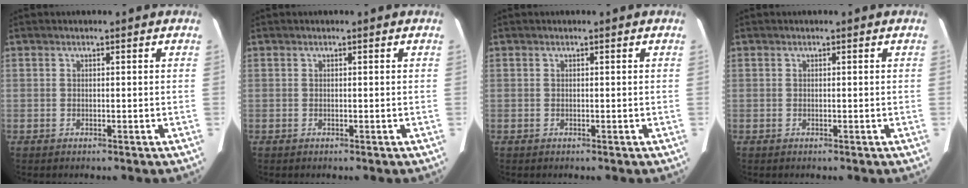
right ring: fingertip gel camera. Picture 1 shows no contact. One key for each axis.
{"total": 0.0}
{"total": 0.0}
{"total": 0.0}